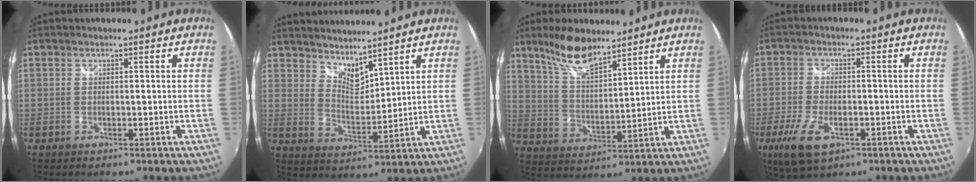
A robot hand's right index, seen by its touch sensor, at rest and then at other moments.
{"total": 6.6, "force": [6.0, 1.6, 2.4], "torque": [-0.033, -0.007, 0.109]}
{"total": 10.6, "force": [8.3, 3.3, 5.7], "torque": [-0.106, 0.005, 0.163]}
{"total": 9.6, "force": [-4.6, 4.3, 7.3], "torque": [-0.168, -0.023, -0.082]}